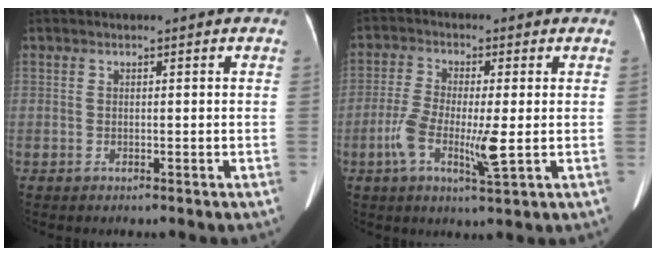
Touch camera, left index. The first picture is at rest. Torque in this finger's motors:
{"motor_torque": [1.01, 0.36, 0.66, 0.21]}